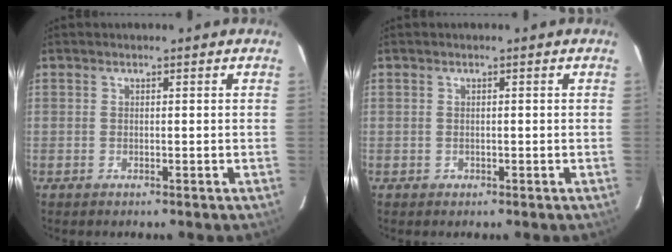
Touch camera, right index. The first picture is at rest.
{"total": 0.6, "force": [-0.1, 0.6, 0.0], "torque": [0.001, 0.004, -0.002]}